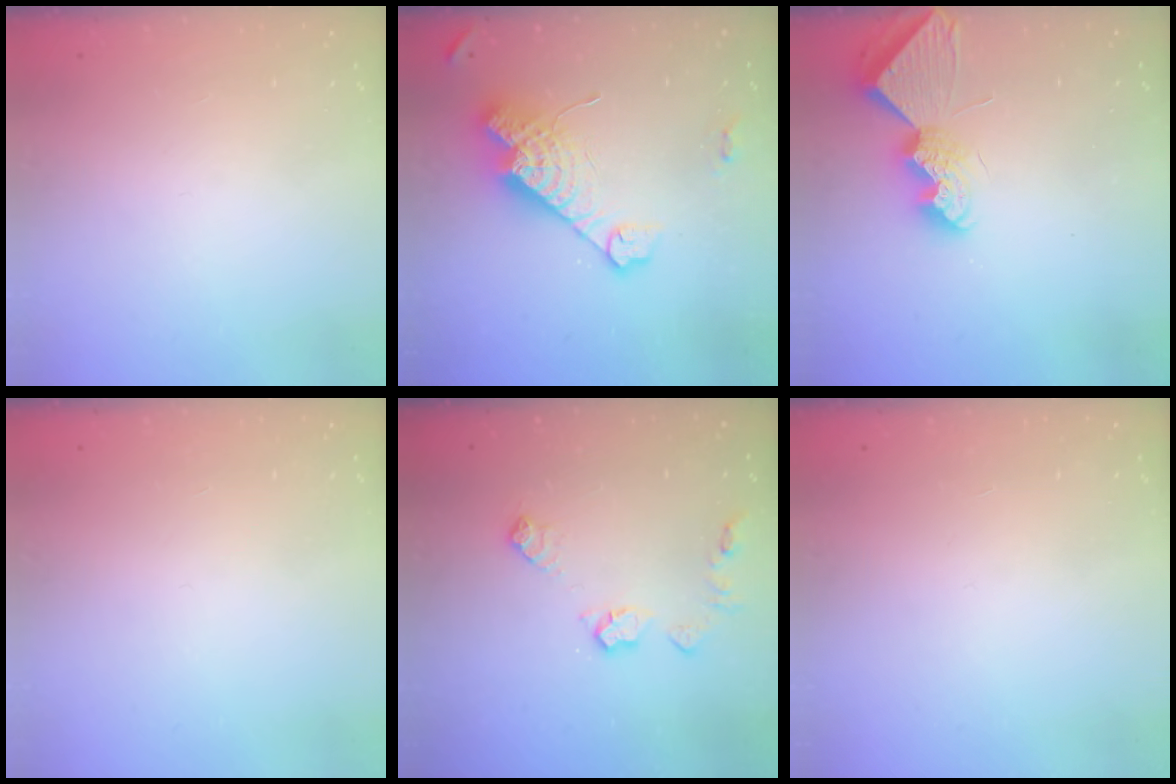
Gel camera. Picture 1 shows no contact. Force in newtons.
{"total": 23.1, "press": 23.0, "slide": 2.1}
{"total": 9.1, "press": 9.1, "slide": 0.4}
{"total": 0.0}
{"total": 8.8, "press": 8.8, "slide": 0.3}
{"total": 0.0}